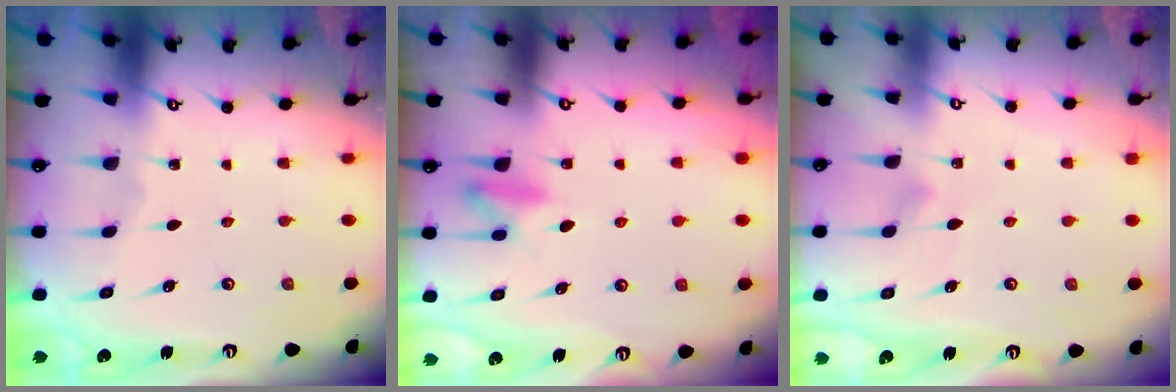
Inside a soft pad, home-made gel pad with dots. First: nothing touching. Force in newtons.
{"total": 7.6, "press": 7.5, "slide": 1.2}
{"total": 7.3, "press": 7.3, "slide": 0.4}